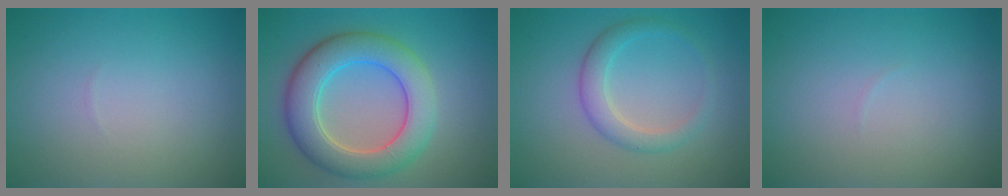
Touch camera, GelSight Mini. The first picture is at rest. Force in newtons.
{"total": 8.3, "press": 8.3, "slide": 0.1}
{"total": 2.6, "press": 2.6, "slide": 0.1}
{"total": 0.0}